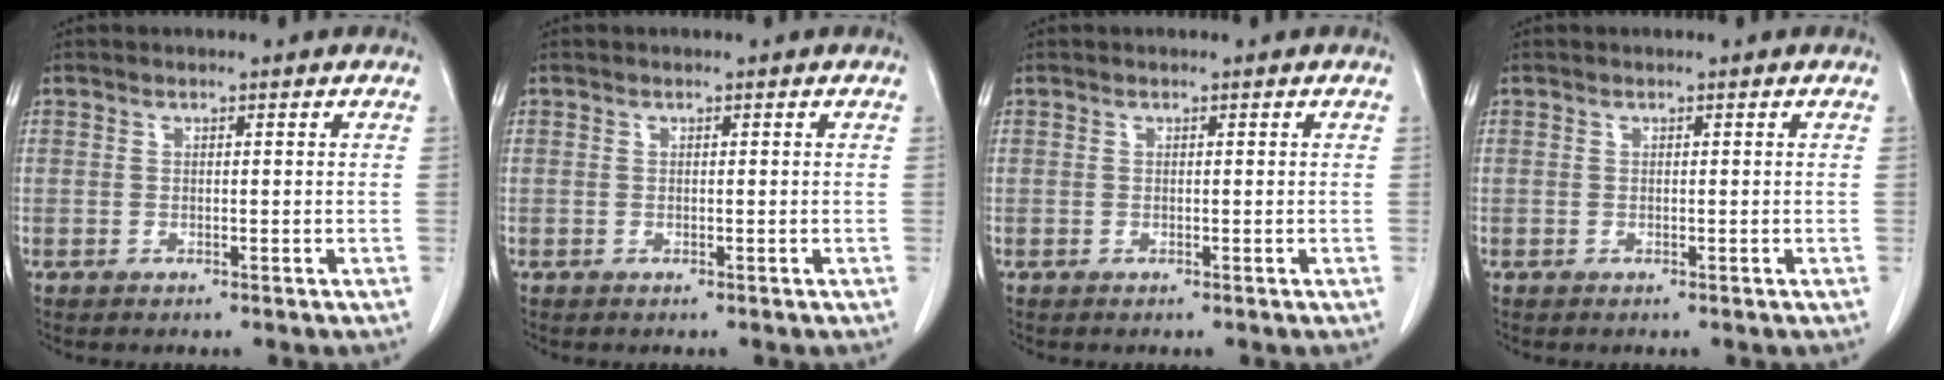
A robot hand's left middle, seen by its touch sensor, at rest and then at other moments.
{"total": 0.0}
{"total": 0.0}
{"total": 0.0}